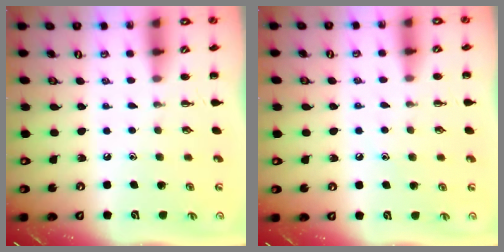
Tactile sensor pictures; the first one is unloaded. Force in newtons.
{"total": 6.0, "press": 5.7, "slide": 1.8}